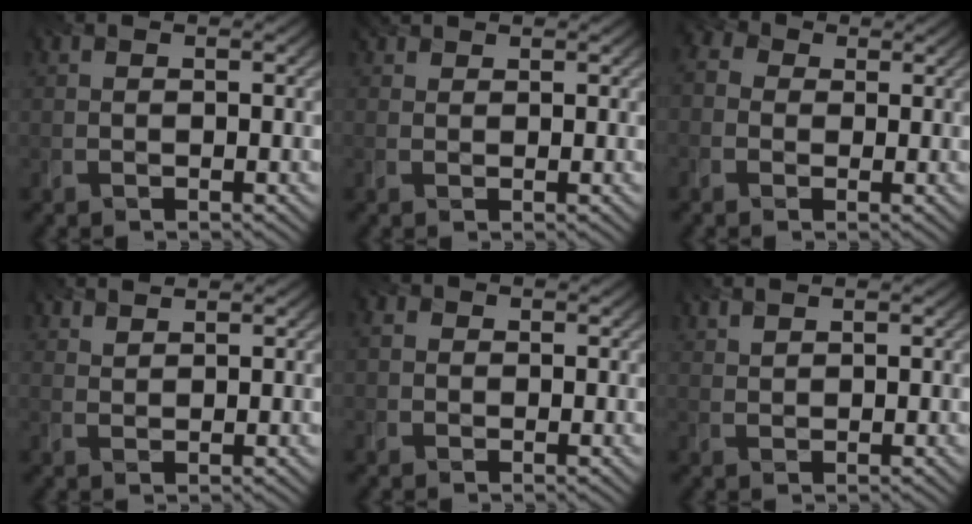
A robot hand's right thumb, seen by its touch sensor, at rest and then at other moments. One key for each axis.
{"total": 1.4, "fx": 1.4, "fy": 0.4, "fz": 0.0, "tx": -0.008, "ty": 0.007, "tz": 0.031}
{"total": 3.2, "fx": -0.1, "fy": 2.9, "fz": 1.2, "tx": -0.040, "ty": 0.007, "tz": -0.008}
{"total": 2.4, "fx": 2.3, "fy": 0.4, "fz": 0.6, "tx": -0.012, "ty": 0.001, "tz": 0.041}
{"total": 1.8, "fx": 0.3, "fy": 1.7, "fz": 0.3, "tx": -0.011, "ty": 0.001, "tz": -0.003}
{"total": 1.9, "fx": 1.8, "fy": 0.3, "fz": 0.6, "tx": -0.015, "ty": 0.004, "tz": 0.032}